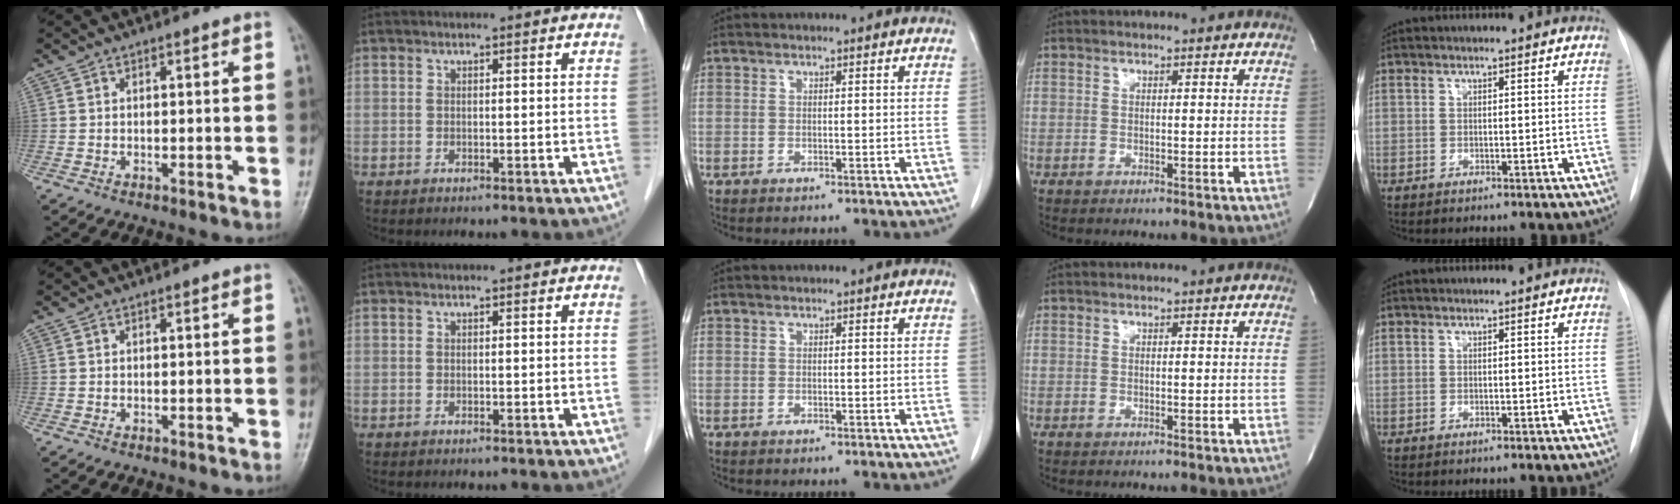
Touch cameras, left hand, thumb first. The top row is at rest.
{}